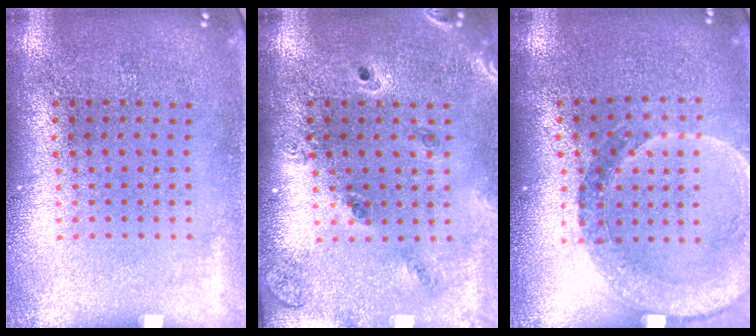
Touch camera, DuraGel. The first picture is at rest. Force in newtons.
{"total": 1.4, "press": 1.3, "slide": 0.3}
{"total": 1.5, "press": 1.4, "slide": 0.5}